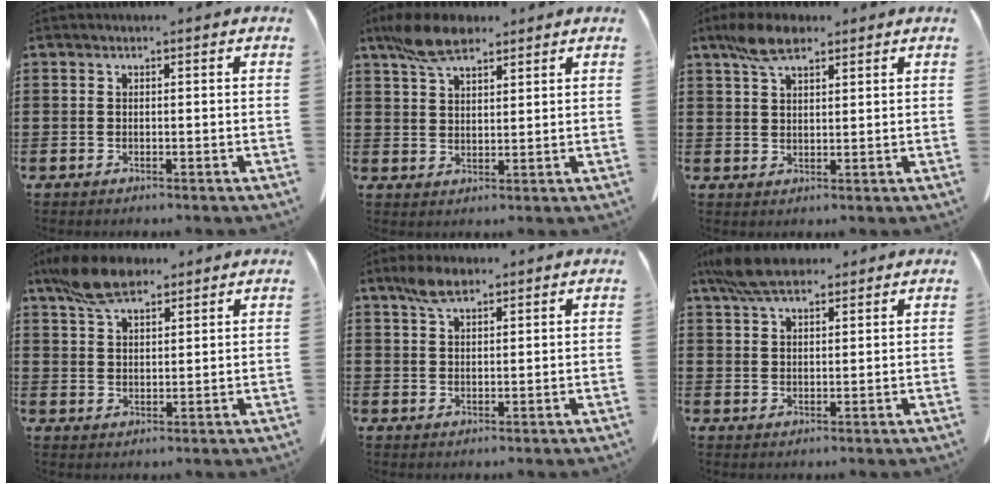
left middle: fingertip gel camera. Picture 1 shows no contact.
{"total": 7.3, "force": [5.5, 2.7, 4.0], "torque": [-0.095, -0.003, 0.105]}
{"total": 6.1, "force": [4.2, 2.3, 3.8], "torque": [-0.084, 0.004, 0.079]}
{"total": 8.1, "force": [6.2, 2.9, 4.3], "torque": [-0.102, -0.005, 0.118]}
{"total": 4.3, "force": [2.9, 1.6, 2.6], "torque": [-0.059, 0.004, 0.055]}
{"total": 7.0, "force": [5.7, 2.0, 3.6], "torque": [-0.085, -0.007, 0.110]}